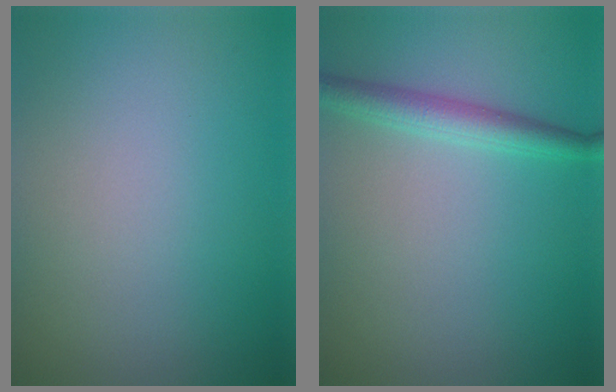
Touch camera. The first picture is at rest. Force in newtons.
{"total": 2.6, "press": 2.6, "slide": 0.1}